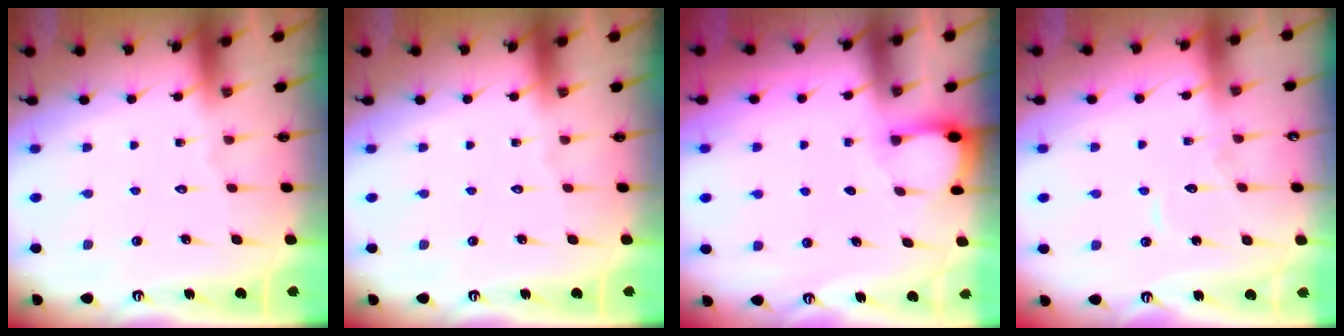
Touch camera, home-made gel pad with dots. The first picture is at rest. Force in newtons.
{"total": 0.0}
{"total": 2.1, "press": 2.1, "slide": 0.3}
{"total": 7.6, "press": 7.6, "slide": 0.5}